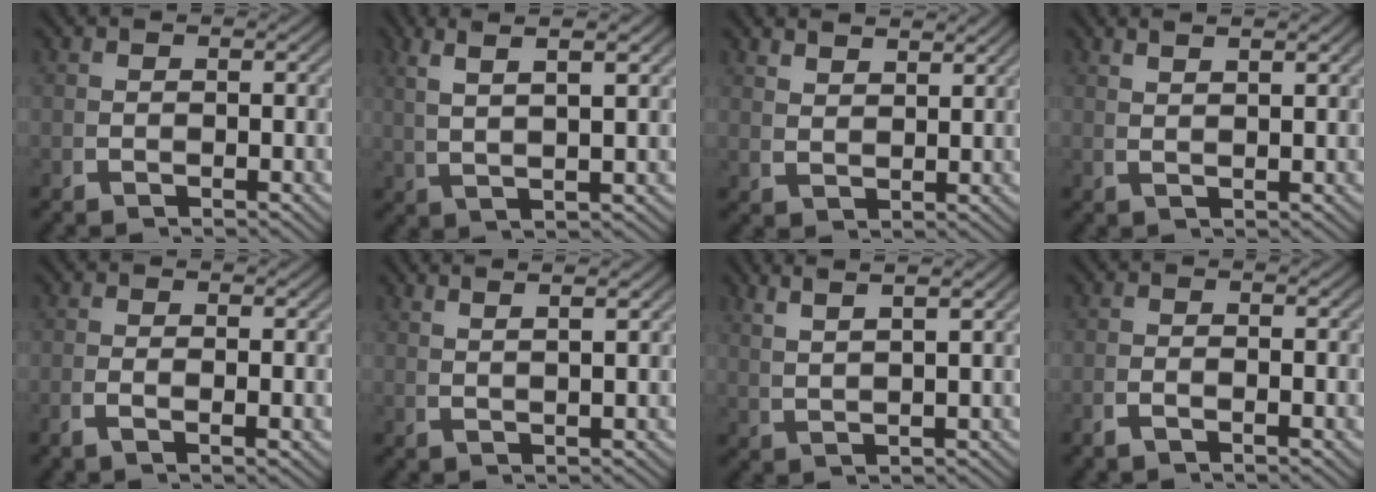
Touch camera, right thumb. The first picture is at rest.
{"total": 6.2, "force": [3.8, 1.4, 4.7], "torque": [-0.069, 0.021, 0.066]}
{"total": 2.9, "force": [2.8, 0.2, 0.5], "torque": [-0.002, 0.003, 0.061]}
{"total": 2.4, "force": [2.1, -0.4, 1.2], "torque": [-0.013, 0.010, 0.041]}
{"total": 1.3, "force": [-0.3, 0.0, 1.3], "torque": [-0.027, -0.002, -0.004]}
{"total": 3.2, "force": [2.6, -0.3, 1.9], "torque": [-0.023, 0.014, 0.048]}
{"total": 4.7, "force": [3.7, 0.4, 2.9], "torque": [-0.039, 0.017, 0.071]}
{"total": 0.9, "force": [-0.7, 0.0, 0.7], "torque": [-0.009, 0.002, -0.015]}